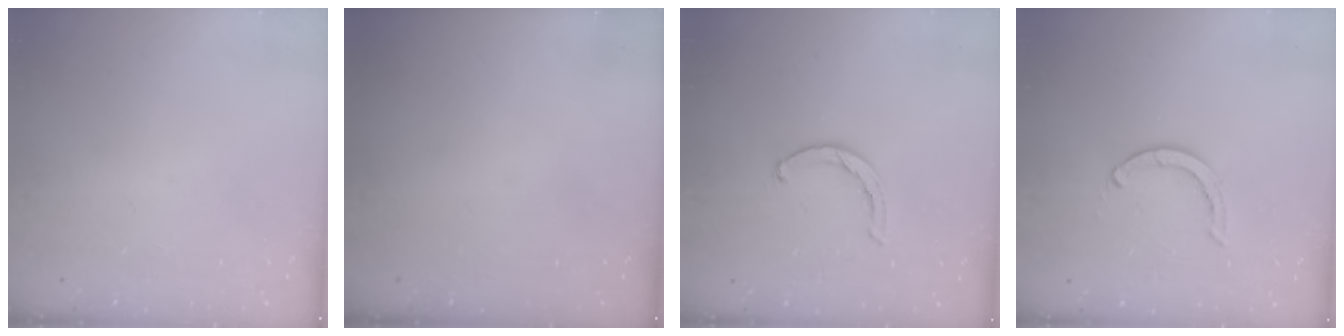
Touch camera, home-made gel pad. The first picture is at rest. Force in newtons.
{"total": 0.0}
{"total": 2.3, "press": 2.2, "slide": 0.5}
{"total": 3.1, "press": 3.0, "slide": 0.3}